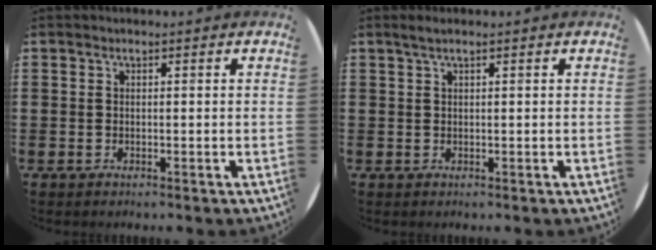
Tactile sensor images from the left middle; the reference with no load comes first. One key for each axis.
{"total": 1.1, "fx": 0.6, "fy": 0.0, "fz": 0.9, "tx": -0.017, "ty": 0.002, "tz": 0.010}